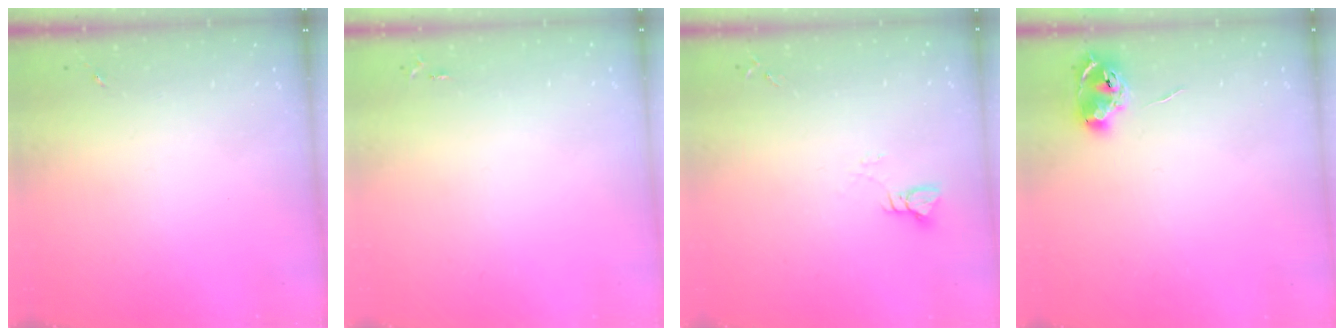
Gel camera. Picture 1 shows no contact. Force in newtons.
{"total": 2.5, "press": 2.5, "slide": 0.3}
{"total": 3.0, "press": 3.0, "slide": 0.3}
{"total": 7.7, "press": 7.7, "slide": 0.7}